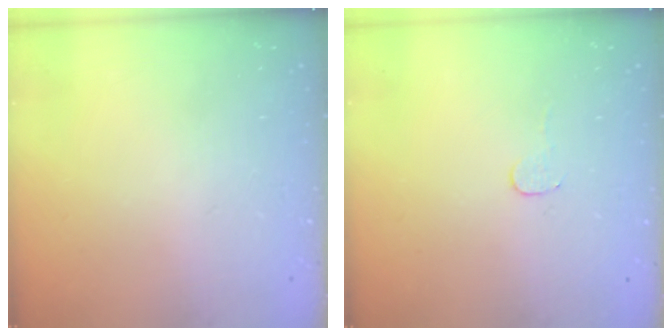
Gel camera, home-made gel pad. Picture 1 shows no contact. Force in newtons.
{"total": 2.8, "press": 2.8, "slide": 0.2}